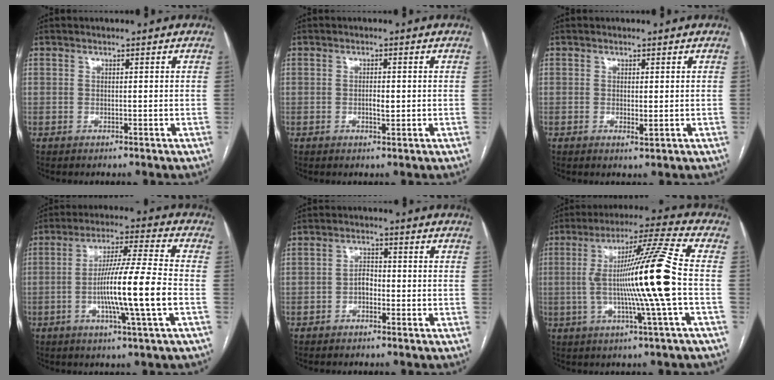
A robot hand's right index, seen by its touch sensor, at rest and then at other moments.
{"total": 1.7, "force": [-0.2, 0.5, 1.6], "torque": [-0.031, 0.001, -0.002]}
{"total": 1.2, "force": [-0.2, 0.3, 1.1], "torque": [-0.016, -0.004, 0.001]}
{"total": 13.0, "force": [-2.9, -1.0, 12.6], "torque": [-0.227, -0.004, -0.058]}
{"total": 2.3, "force": [-0.9, 1.7, 1.3], "torque": [-0.017, 0.009, -0.017]}
{"total": 15.6, "force": [-1.3, -2.1, 15.4], "torque": [-0.268, -0.001, -0.030]}